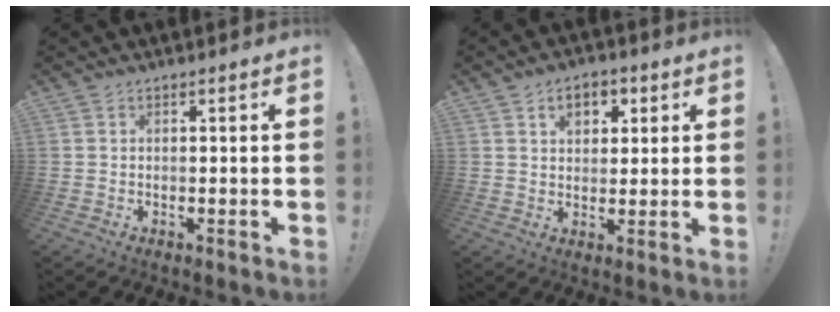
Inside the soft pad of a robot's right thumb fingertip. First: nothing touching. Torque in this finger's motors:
{"motor_torque": [-0.06, 0.08, 0.01, 0.07, 0.00]}